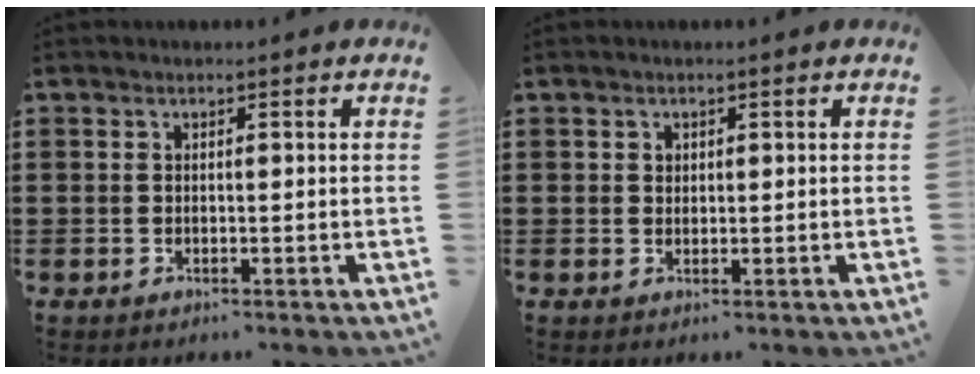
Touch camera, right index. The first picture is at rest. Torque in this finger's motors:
{"motor_torque": [0.02, 0.01, 0.00, 0.02]}